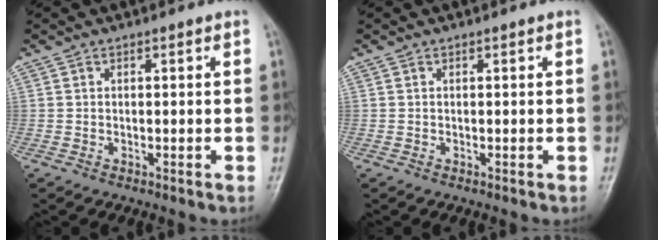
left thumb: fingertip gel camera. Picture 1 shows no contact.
{"total": 0.0}